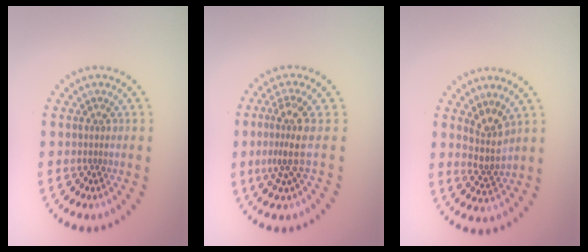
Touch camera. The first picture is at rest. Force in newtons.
{"total": 3.2, "press": 2.3, "slide": 2.2}
{"total": 2.7, "press": 2.2, "slide": 1.6}